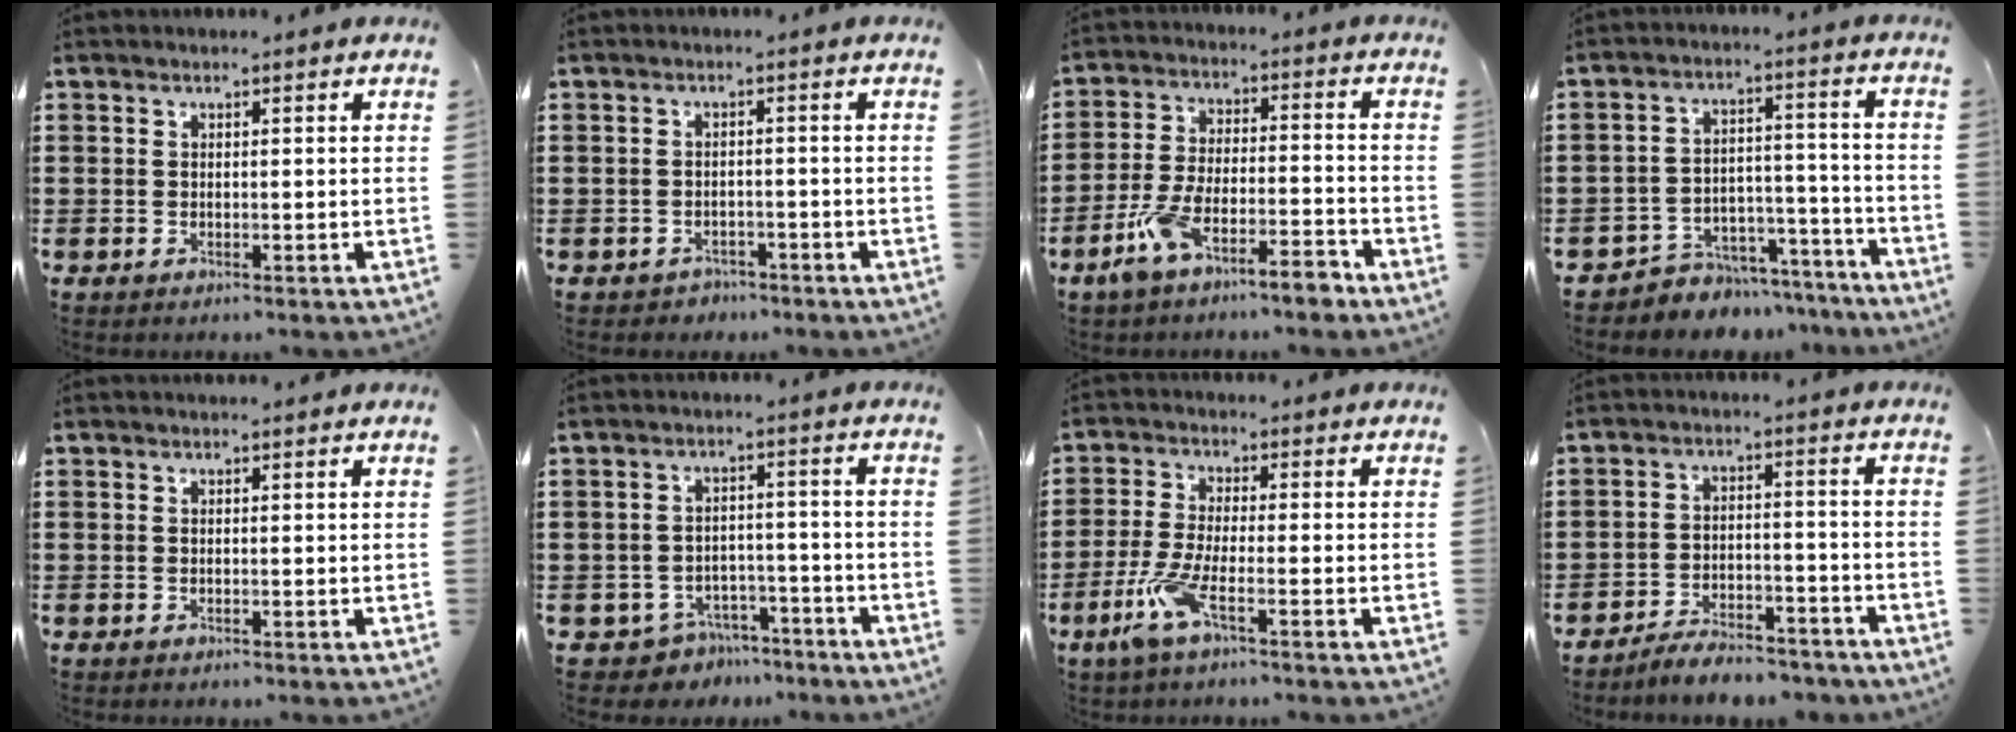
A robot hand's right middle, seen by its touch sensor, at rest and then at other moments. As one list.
[{"total": 1.7, "force": [-1.6, 0.6, -0.1], "torque": [-0.006, 0.000, -0.035]}, {"total": 8.1, "force": [-6.5, 1.2, 4.7], "torque": [-0.108, -0.003, -0.129]}, {"total": 5.5, "force": [-5.1, 2.0, 0.1], "torque": [-0.003, 0.022, -0.102]}, {"total": 0.0}, {"total": 4.0, "force": [-3.9, 1.2, 0.2], "torque": [-0.020, 0.004, -0.082]}, {"total": 5.9, "force": [-3.0, 1.0, 5.0], "torque": [-0.126, -0.017, -0.061]}, {"total": 5.3, "force": [-5.2, 0.6, 0.9], "torque": [-0.014, 0.007, -0.102]}]